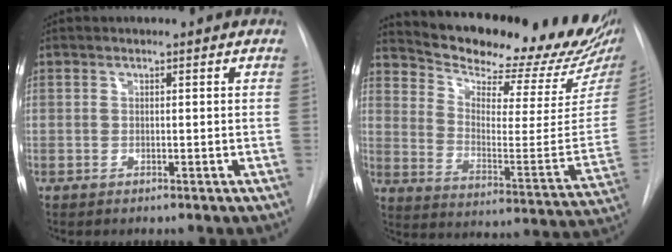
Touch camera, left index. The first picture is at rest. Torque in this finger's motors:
{"motor_torque": [0.59, -0.81, 0.10, 0.00]}